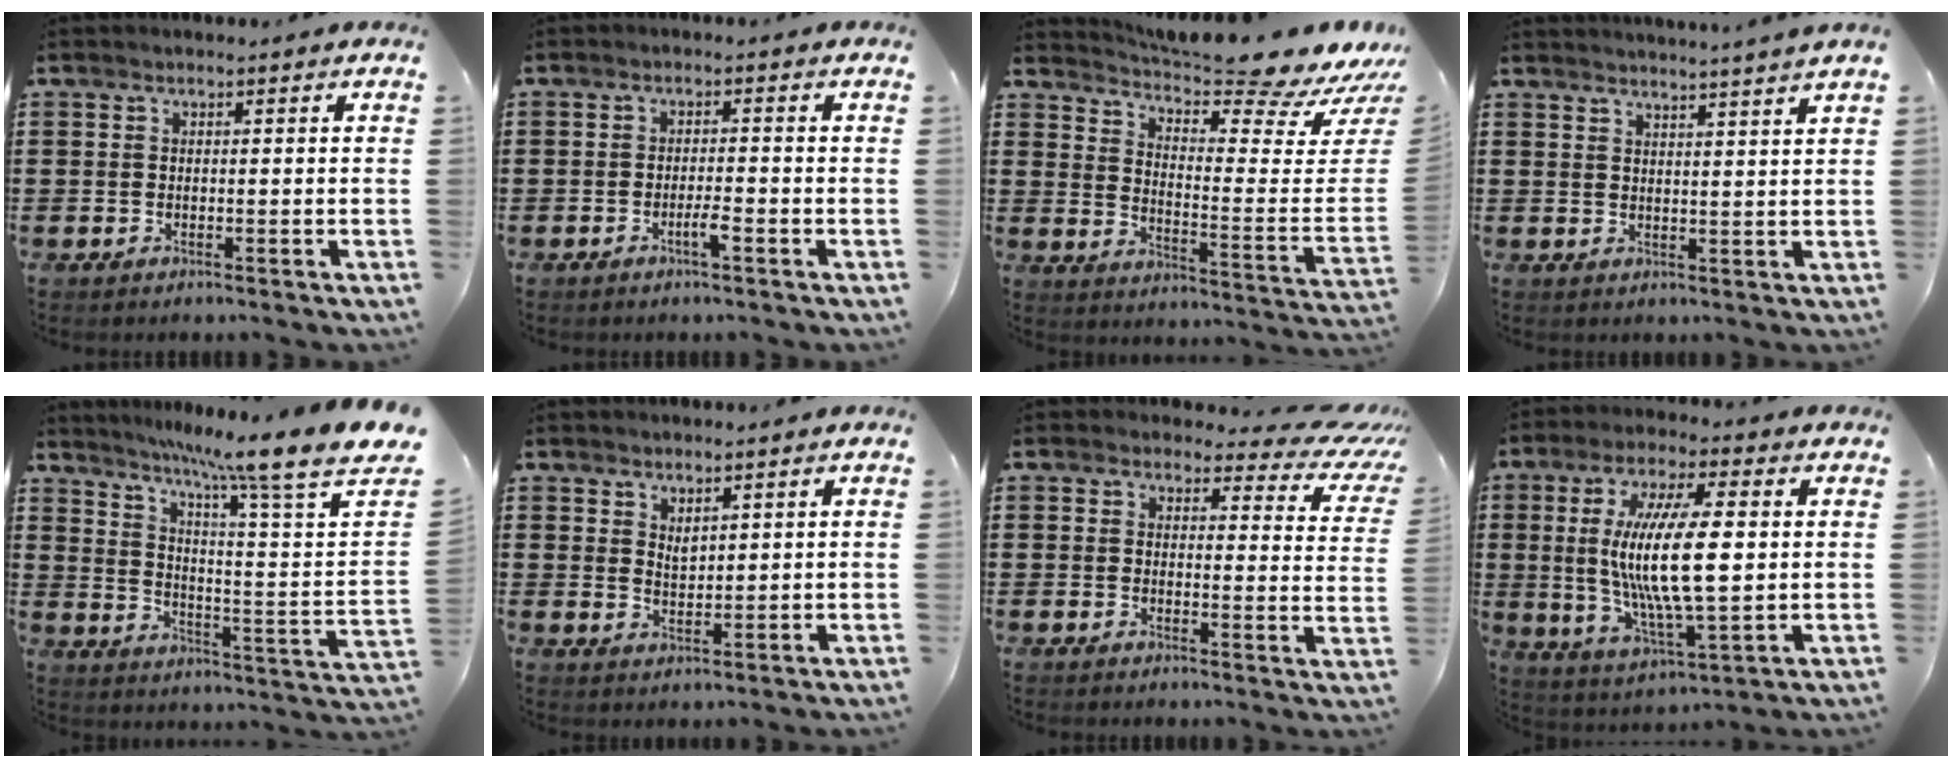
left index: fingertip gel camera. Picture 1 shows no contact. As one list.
[{"total": 2.3, "force": [-1.2, 0.1, 1.9], "torque": [-0.033, 0.000, -0.021]}, {"total": 8.5, "force": [7.5, 0.3, 4.0], "torque": [-0.080, -0.076, 0.121]}, {"total": 3.0, "force": [2.8, -1.1, 0.4], "torque": [-0.016, -0.016, 0.049]}, {"total": 9.7, "force": [6.8, -1.5, 6.7], "torque": [-0.140, -0.060, 0.096]}, {"total": 2.1, "force": [1.8, 0.9, 0.6], "torque": [-0.007, -0.001, 0.031]}, {"total": 3.8, "force": [3.1, 1.4, 1.8], "torque": [-0.036, -0.019, 0.050]}, {"total": 14.1, "force": [1.9, 4.7, 13.2], "torque": [-0.256, 0.004, 0.030]}]